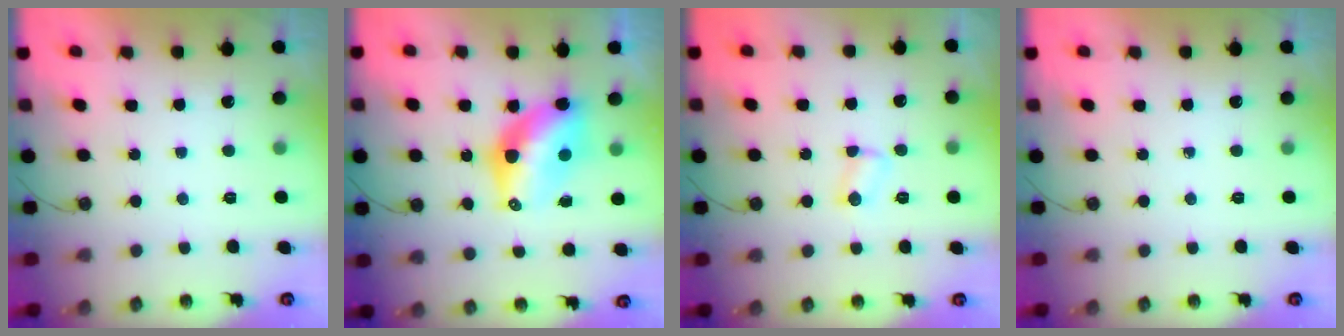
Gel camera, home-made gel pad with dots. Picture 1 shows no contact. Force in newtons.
{"total": 10.4, "press": 10.4, "slide": 0.8}
{"total": 2.4, "press": 2.4, "slide": 0.4}
{"total": 0.0}